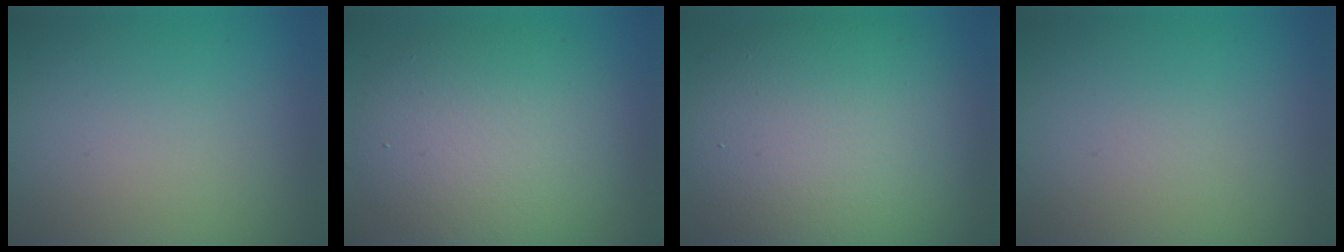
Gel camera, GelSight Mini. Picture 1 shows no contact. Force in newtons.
{"total": 7.3, "press": 7.3, "slide": 0.7}
{"total": 11.3, "press": 11.3, "slide": 0.6}
{"total": 0.0}